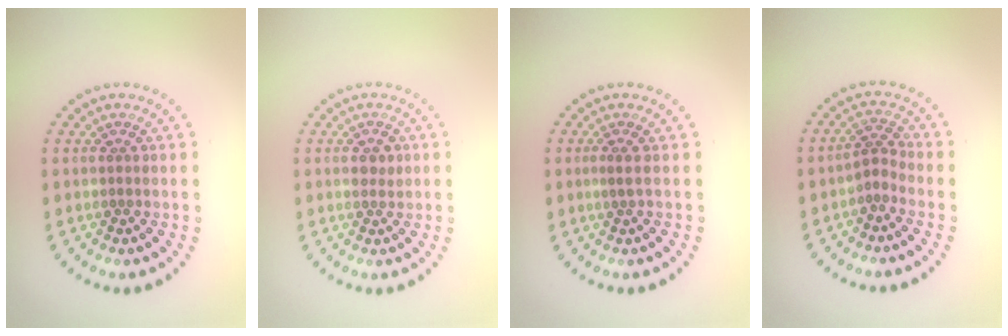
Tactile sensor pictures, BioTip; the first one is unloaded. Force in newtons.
{"total": 1.5, "press": 1.5, "slide": 0.3}
{"total": 0.8, "press": 0.5, "slide": 0.7}
{"total": 1.9, "press": 1.2, "slide": 1.4}